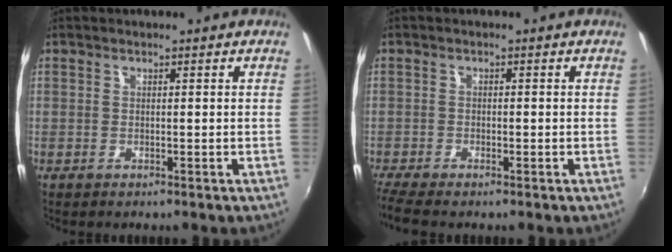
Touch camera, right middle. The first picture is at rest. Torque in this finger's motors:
{"motor_torque": [0.34, -0.37, 0.07, 0.05]}